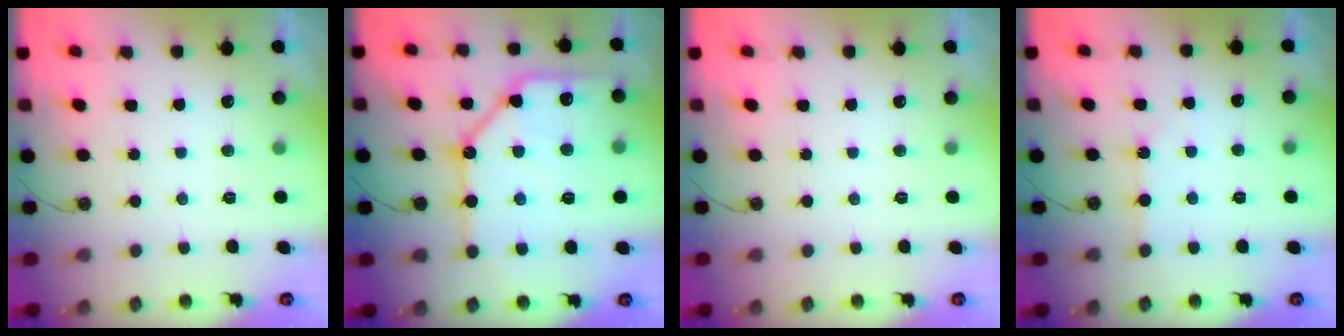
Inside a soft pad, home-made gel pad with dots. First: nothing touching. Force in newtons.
{"total": 19.5, "press": 19.4, "slide": 2.2}
{"total": 0.0}
{"total": 3.9, "press": 3.9, "slide": 0.5}